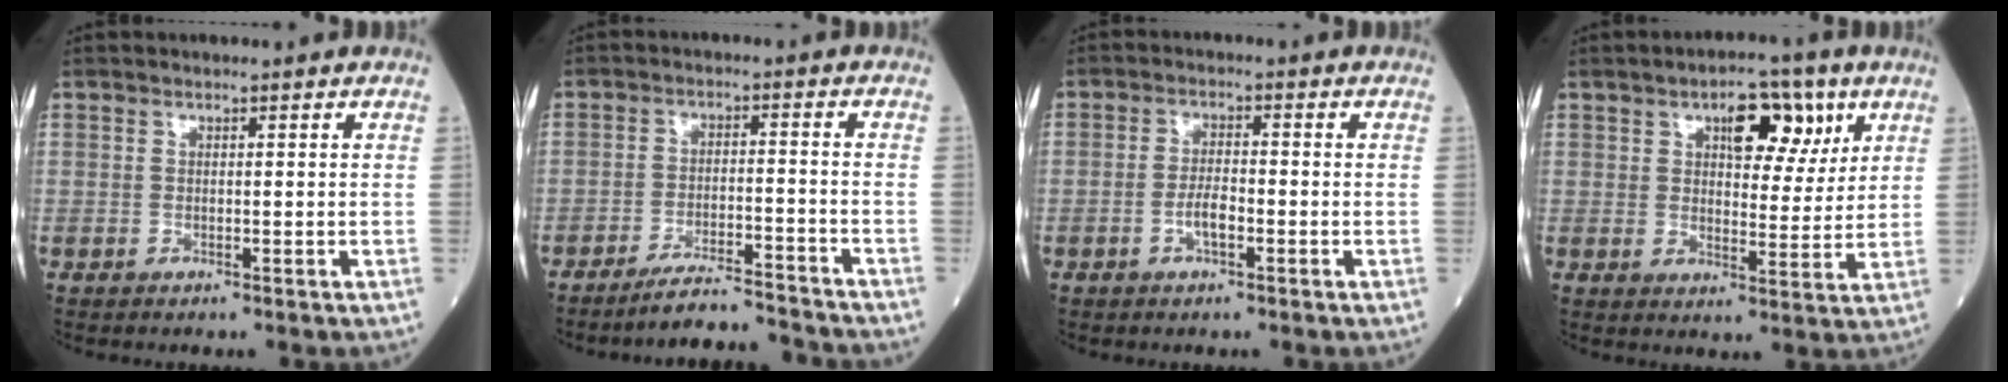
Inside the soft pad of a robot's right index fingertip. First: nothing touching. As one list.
[{"total": 8.7, "force": [-8.4, -0.3, 2.1], "torque": [-0.027, 0.000, -0.141]}, {"total": 3.2, "force": [-1.3, 0.9, 2.8], "torque": [-0.053, 0.003, -0.024]}, {"total": 8.7, "force": [4.2, 3.8, 6.5], "torque": [-0.087, 0.011, 0.061]}]